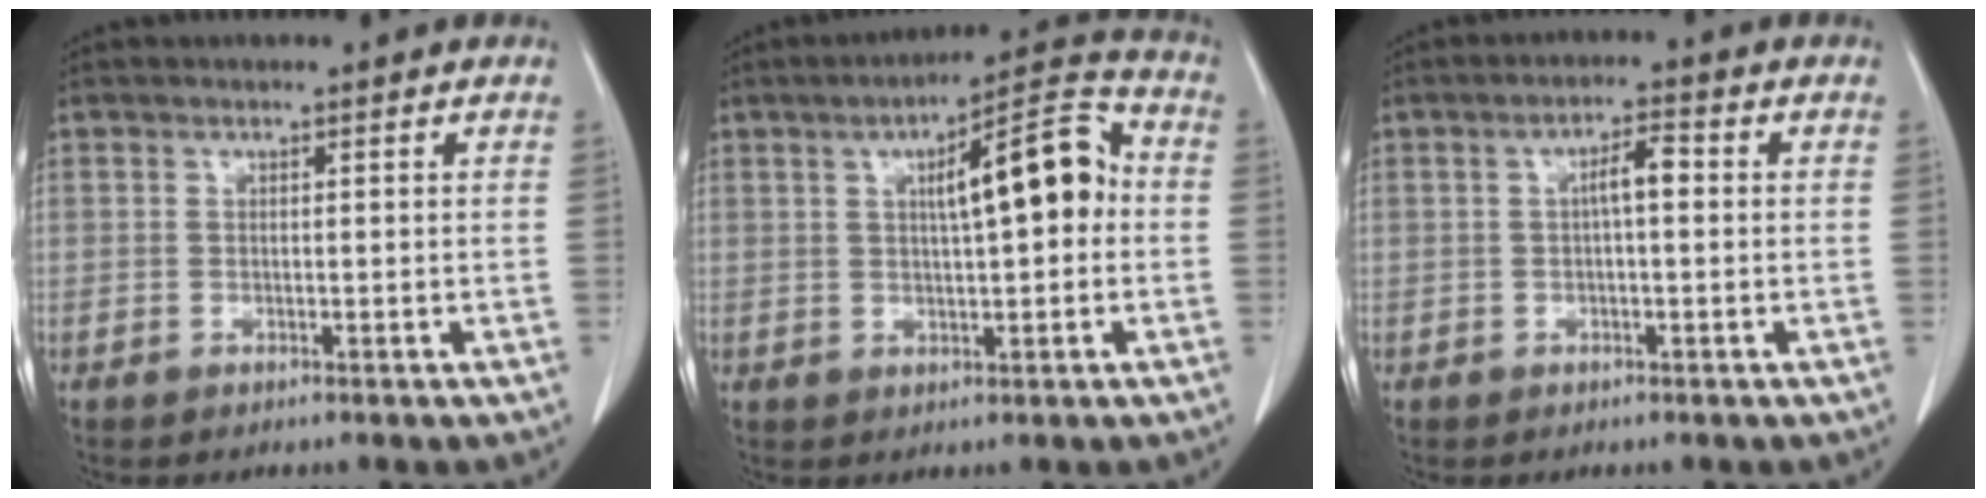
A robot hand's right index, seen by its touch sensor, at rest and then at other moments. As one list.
[{"total": 11.1, "force": [1.4, 2.6, 10.7], "torque": [-0.157, 0.034, 0.019]}, {"total": 3.5, "force": [0.3, 0.8, 3.4], "torque": [-0.057, 0.009, 0.002]}]